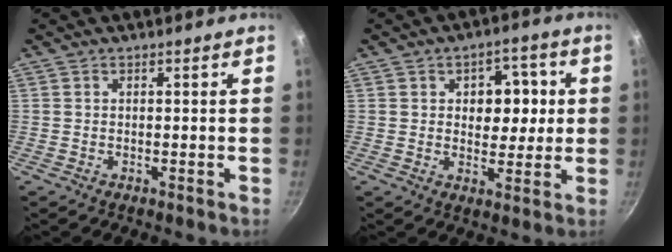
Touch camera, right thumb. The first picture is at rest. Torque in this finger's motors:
{"motor_torque": [-0.16, 0.36, 0.03, 0.07, 0.13]}